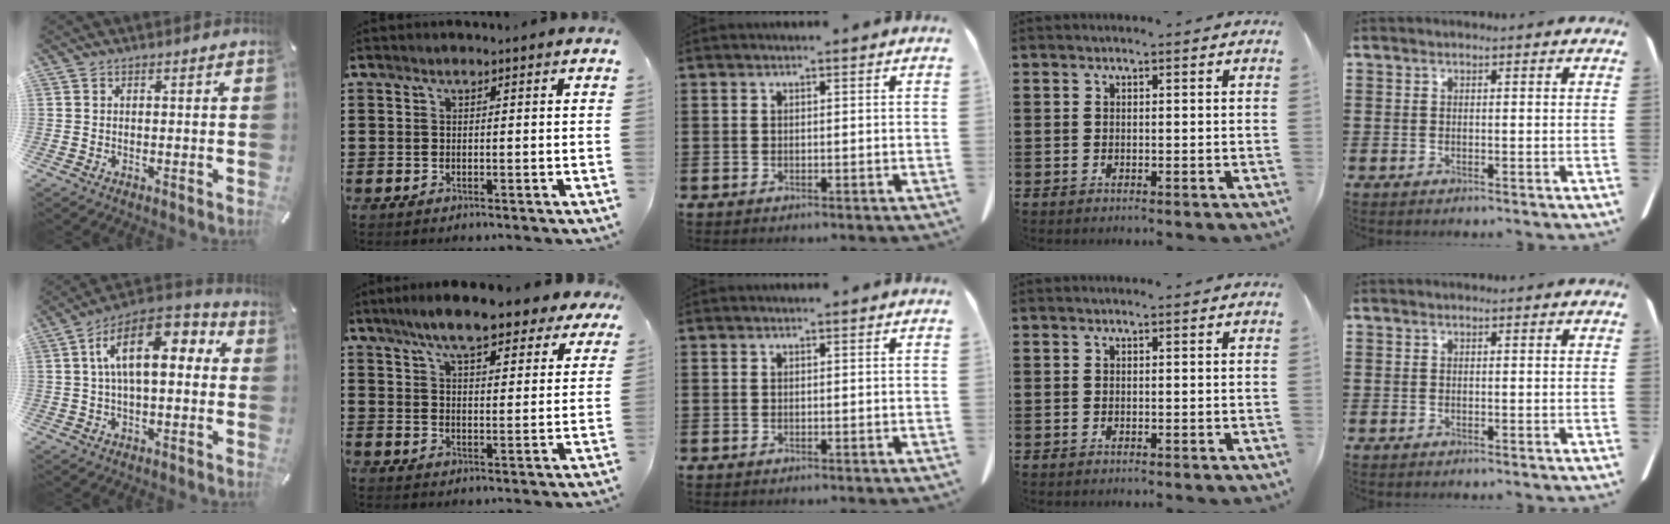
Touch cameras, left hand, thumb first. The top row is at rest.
{"thumb": {"total": 14.1, "force": [3.4, 6.8, 11.9], "torque": [-0.215, -0.011, 0.058]}, "index": {"total": 8.7, "force": [7.5, 1.2, 4.3], "torque": [-0.100, -0.021, 0.133]}}